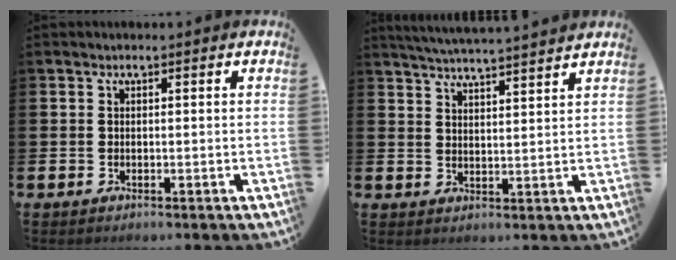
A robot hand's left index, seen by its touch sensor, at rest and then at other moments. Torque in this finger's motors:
{"motor_torque": [0.62, -0.87, 0.26, 0.05]}